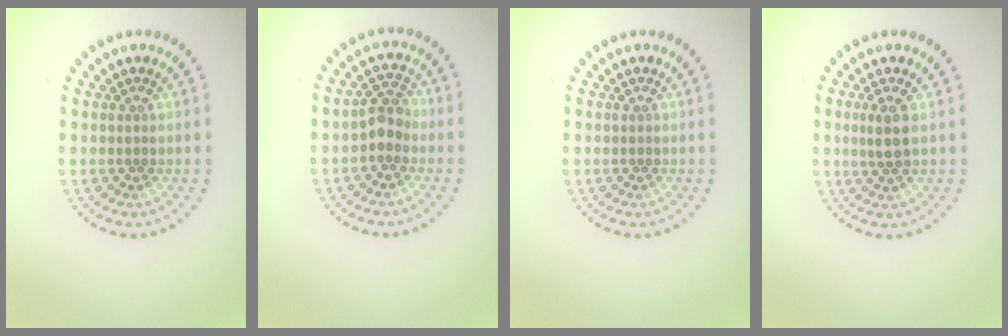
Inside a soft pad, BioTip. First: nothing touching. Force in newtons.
{"total": 2.4, "press": 2.2, "slide": 0.8}
{"total": 0.0}
{"total": 1.9, "press": 1.8, "slide": 0.8}